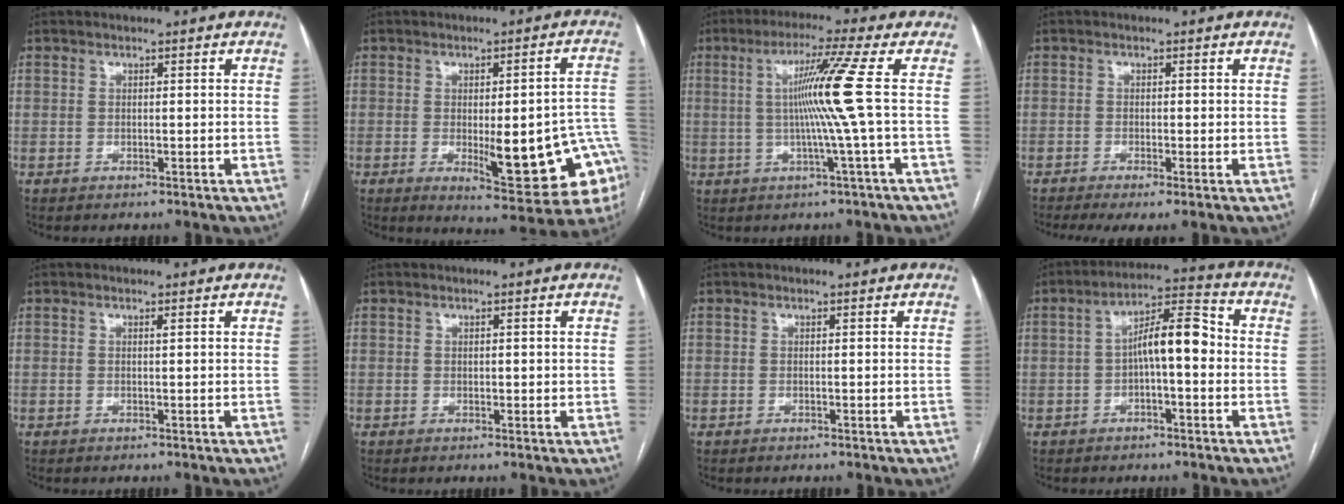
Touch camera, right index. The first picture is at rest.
{"total": 17.0, "force": [-4.5, 4.2, 15.9], "torque": [-0.119, 0.018, -0.035]}
{"total": 8.9, "force": [0.5, -3.1, 8.3], "torque": [-0.147, 0.003, 0.017]}
{"total": 3.9, "force": [-2.0, 0.8, 3.2], "torque": [-0.055, -0.011, -0.037]}
{"total": 0.0}
{"total": 1.0, "force": [0.1, 0.6, 0.8], "torque": [-0.008, 0.000, 0.002]}
{"total": 0.0}
{"total": 8.2, "force": [-0.6, 2.1, 7.9], "torque": [-0.133, 0.033, -0.010]}